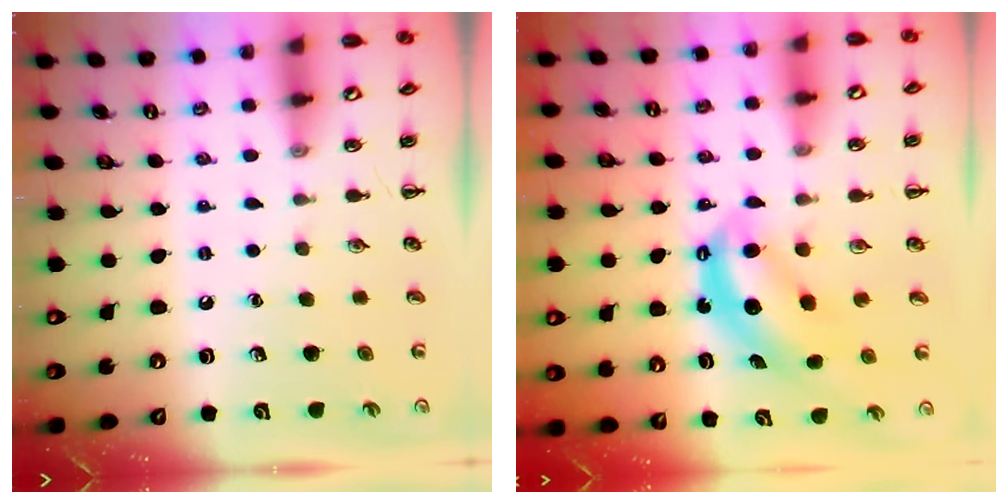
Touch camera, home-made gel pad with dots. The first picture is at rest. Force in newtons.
{"total": 6.2, "press": 6.1, "slide": 0.8}